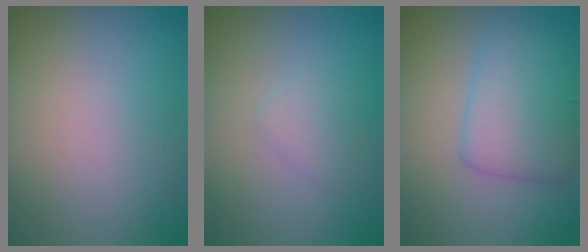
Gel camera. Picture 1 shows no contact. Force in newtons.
{"total": 1.5, "press": 1.5, "slide": 0.1}
{"total": 4.9, "press": 4.9, "slide": 0.2}